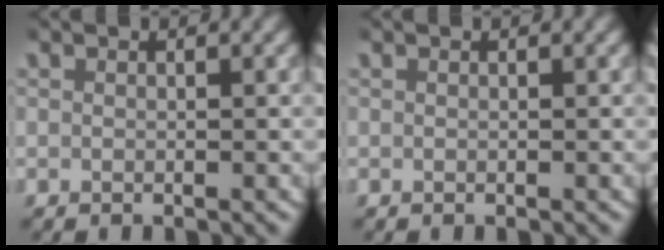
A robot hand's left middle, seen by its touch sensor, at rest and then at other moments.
{"total": 0.0}